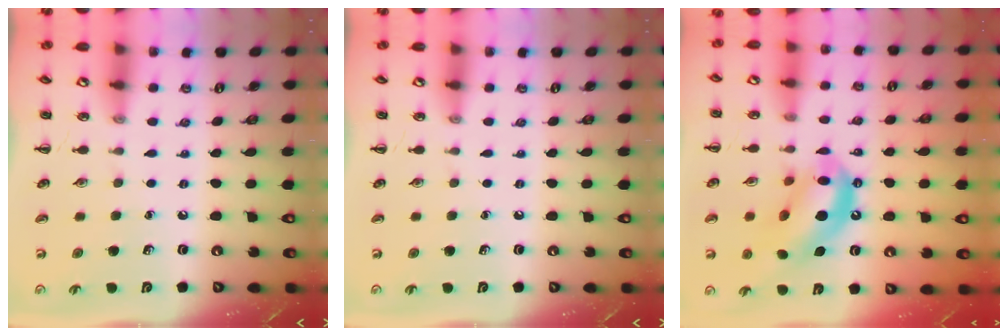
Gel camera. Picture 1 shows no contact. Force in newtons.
{"total": 0.0}
{"total": 14.2, "press": 13.6, "slide": 4.1}